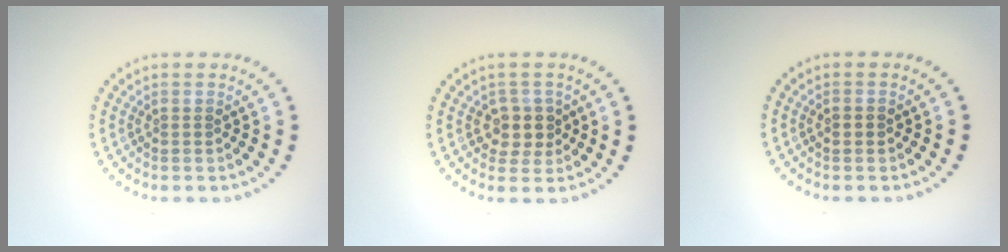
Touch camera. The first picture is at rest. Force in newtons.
{"total": 2.5, "press": 2.1, "slide": 1.2}
{"total": 1.2, "press": 1.2, "slide": 0.1}